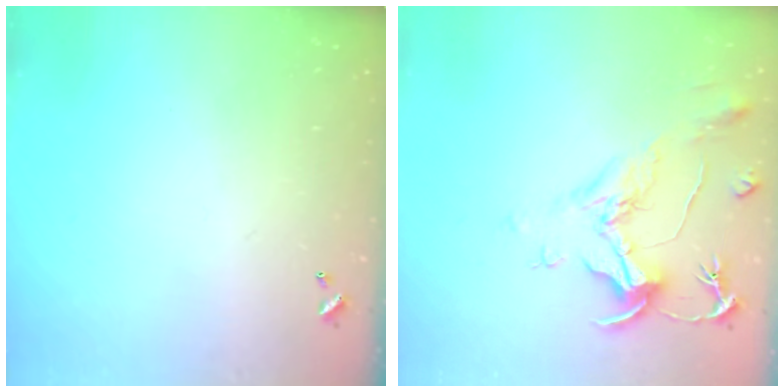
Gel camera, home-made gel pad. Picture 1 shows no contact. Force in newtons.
{"total": 2.2, "press": 1.7, "slide": 1.3}